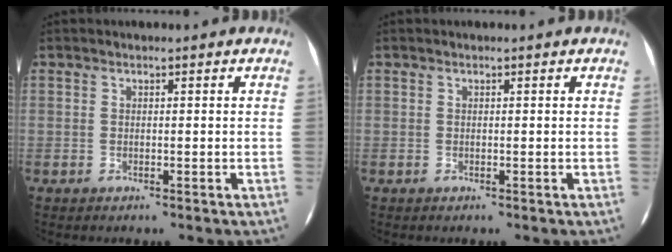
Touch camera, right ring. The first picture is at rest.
{"total": 0.0}